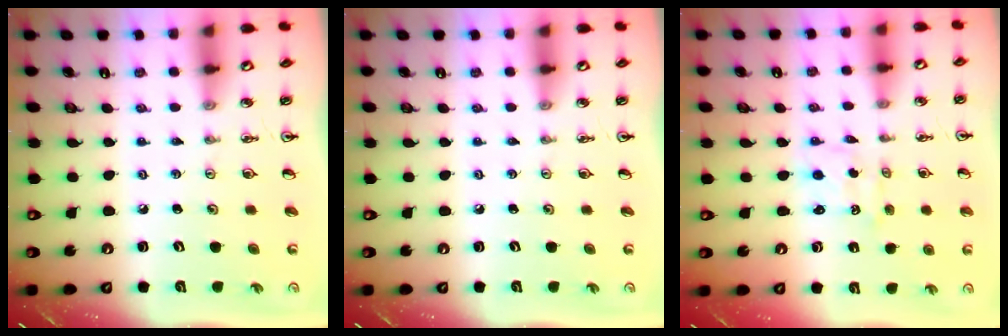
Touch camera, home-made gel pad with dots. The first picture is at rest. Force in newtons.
{"total": 0.0}
{"total": 0.0}